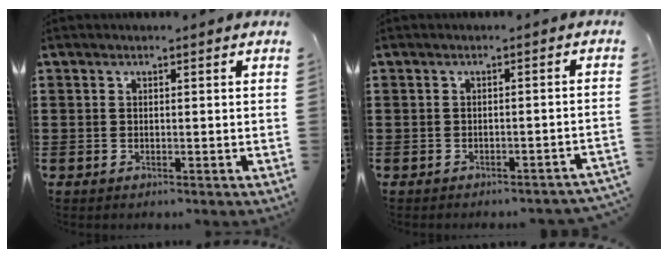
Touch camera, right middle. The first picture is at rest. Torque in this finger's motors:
{"motor_torque": [0.65, -0.65, 0.02, 0.04]}